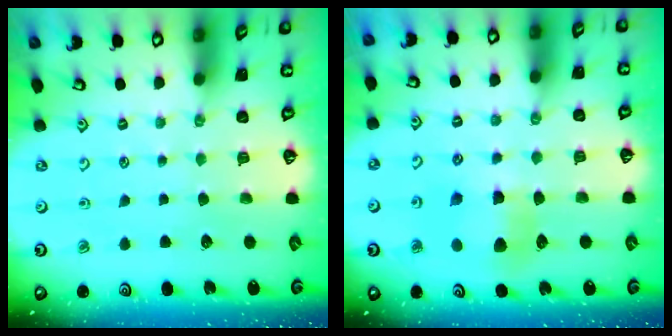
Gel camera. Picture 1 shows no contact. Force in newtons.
{"total": 7.2, "press": 7.2, "slide": 0.6}